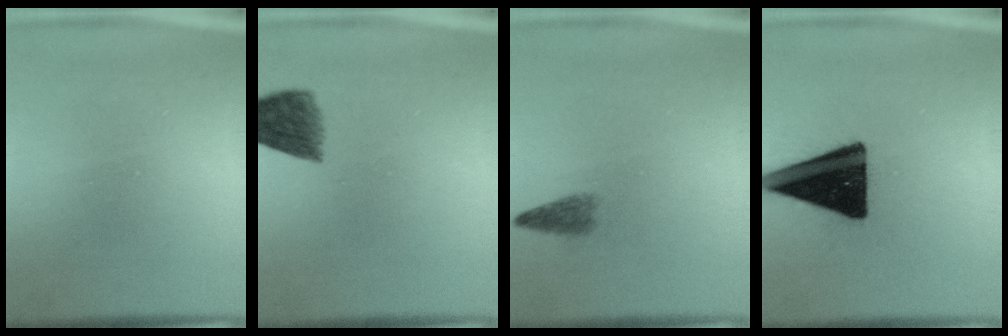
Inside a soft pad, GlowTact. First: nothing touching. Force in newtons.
{"total": 6.0}
{"total": 2.2}
{"total": 19.4}